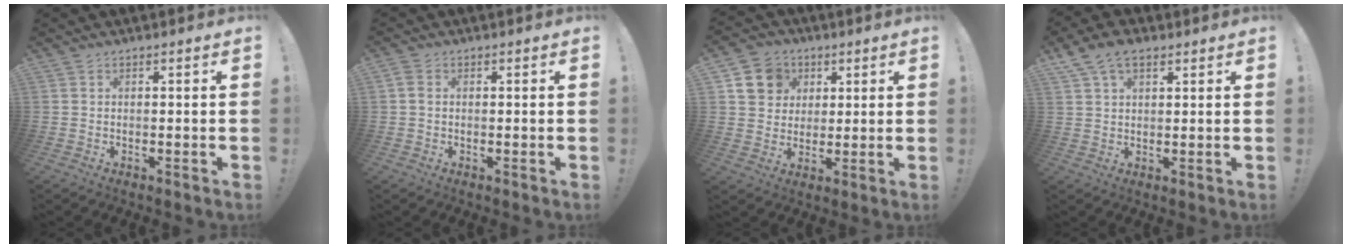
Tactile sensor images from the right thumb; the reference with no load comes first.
{"total": 2.3, "force": [0.5, 1.8, 1.5], "torque": [-0.029, 0.006, 0.010]}
{"total": 11.1, "force": [4.6, 9.4, 3.6], "torque": [-0.052, -0.018, 0.096]}
{"total": 7.3, "force": [4.1, 4.2, 4.3], "torque": [-0.077, -0.006, 0.080]}